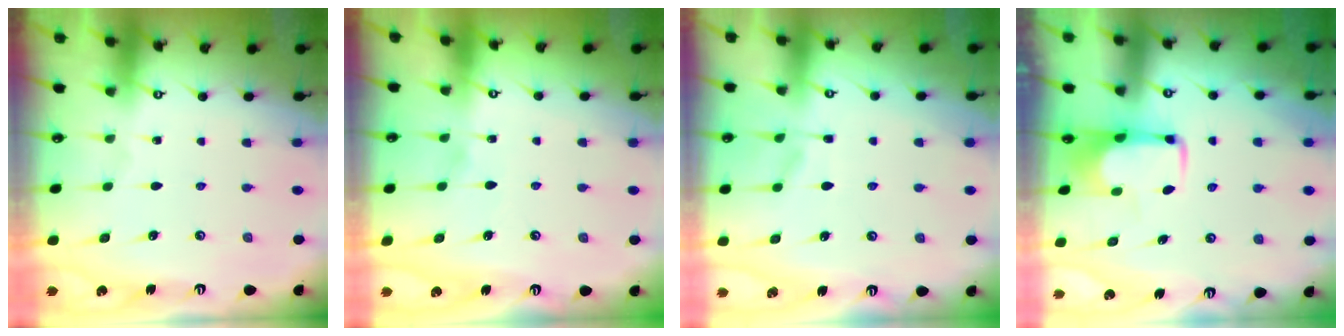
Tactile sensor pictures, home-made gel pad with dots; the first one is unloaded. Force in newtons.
{"total": 3.3, "press": 3.3, "slide": 0.5}
{"total": 1.3, "press": 0.0, "slide": 1.3}
{"total": 2.0, "press": 2.0, "slide": 0.4}